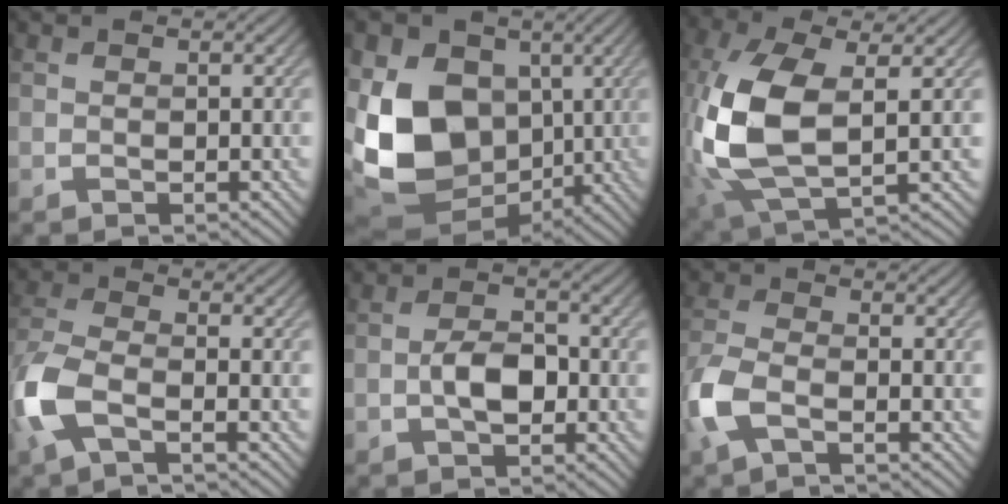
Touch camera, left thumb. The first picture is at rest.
{"total": 15.7, "force": [-0.4, 11.5, 10.7], "torque": [-0.236, -0.027, 0.004]}
{"total": 12.8, "force": [0.1, 6.1, 11.3], "torque": [-0.284, -0.005, 0.005]}
{"total": 7.3, "force": [-3.2, 3.1, 5.8], "torque": [-0.148, -0.007, -0.084]}
{"total": 4.1, "force": [-1.0, 2.3, 3.3], "torque": [-0.066, 0.004, -0.022]}
{"total": 5.7, "force": [-2.7, 2.4, 4.4], "torque": [-0.116, -0.008, -0.069]}